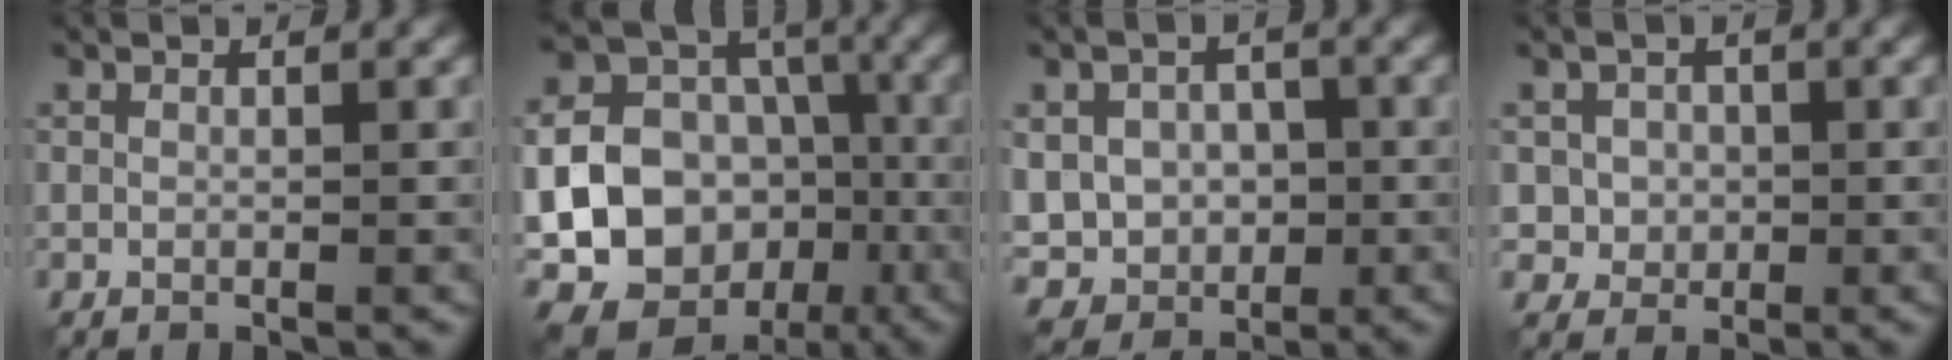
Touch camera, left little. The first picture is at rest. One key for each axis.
{"total": 21.4, "fx": -5.5, "fy": 18.8, "fz": 8.6, "tx": -0.189, "ty": -0.037, "tz": -0.095}
{"total": 7.1, "fx": -0.2, "fy": 6.1, "fz": 3.6, "tx": -0.075, "ty": 0.000, "tz": -0.015}
{"total": 2.9, "fx": 0.3, "fy": 2.8, "fz": 0.8, "tx": -0.009, "ty": -0.001, "tz": 0.009}